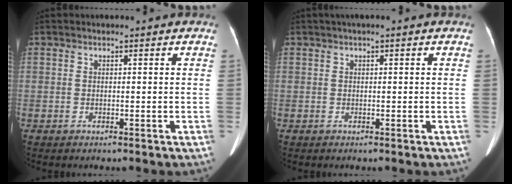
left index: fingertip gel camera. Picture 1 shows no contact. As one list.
[{"total": 0.9, "force": [0.3, 0.1, 0.8], "torque": [-0.019, 0.008, 0.005]}]